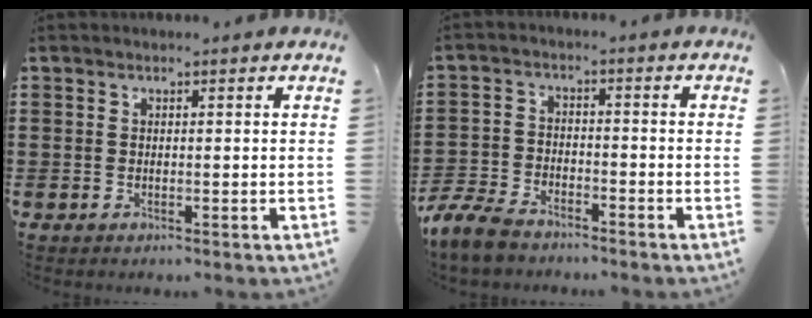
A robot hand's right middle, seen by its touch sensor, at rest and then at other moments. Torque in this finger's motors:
{"motor_torque": [0.17, -0.08, 0.30, 0.09]}